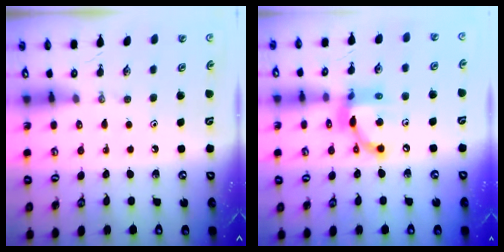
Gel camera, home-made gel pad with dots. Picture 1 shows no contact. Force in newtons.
{"total": 13.2, "press": 13.2, "slide": 1.2}